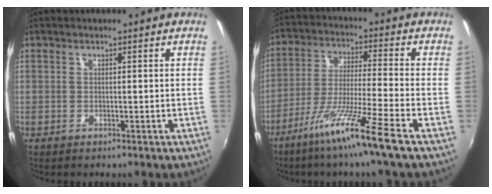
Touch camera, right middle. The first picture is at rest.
{"total": 11.8, "force": [-7.7, -1.7, 8.7], "torque": [-0.177, -0.017, -0.138]}